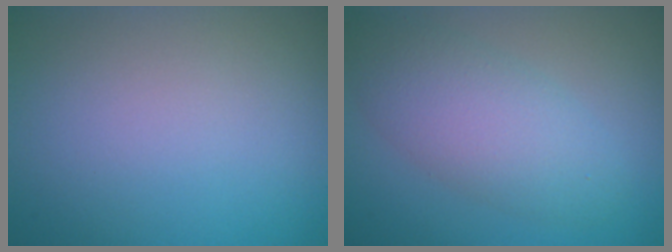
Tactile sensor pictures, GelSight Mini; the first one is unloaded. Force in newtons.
{"total": 5.4, "press": 5.4, "slide": 0.1}